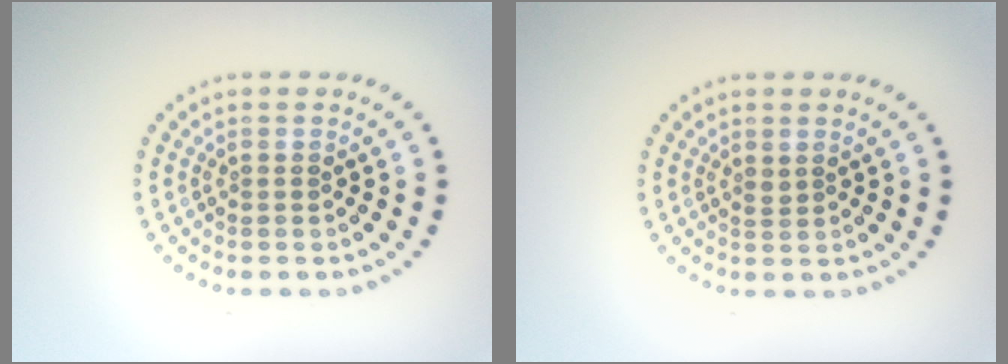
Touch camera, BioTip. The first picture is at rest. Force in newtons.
{"total": 0.7, "press": 0.6, "slide": 0.3}